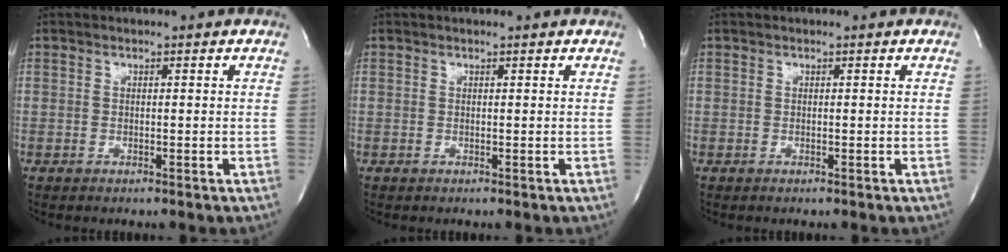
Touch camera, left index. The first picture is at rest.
{"total": 0.5, "force": [0.5, 0.0, 0.1], "torque": [-0.005, -0.004, 0.005]}
{"total": 0.0}